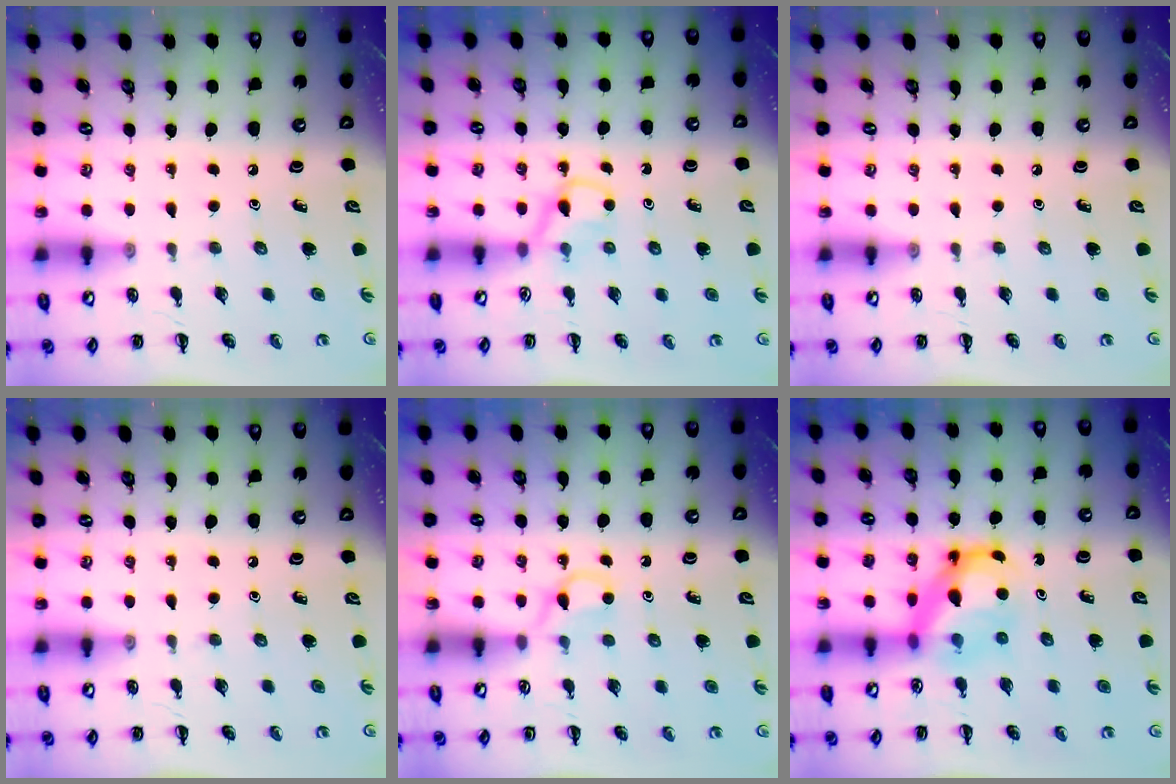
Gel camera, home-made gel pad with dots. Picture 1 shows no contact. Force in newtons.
{"total": 3.5, "press": 3.3, "slide": 1.2}
{"total": 0.0}
{"total": 0.0}
{"total": 3.6, "press": 3.4, "slide": 1.0}
{"total": 6.0, "press": 5.9, "slide": 0.5}